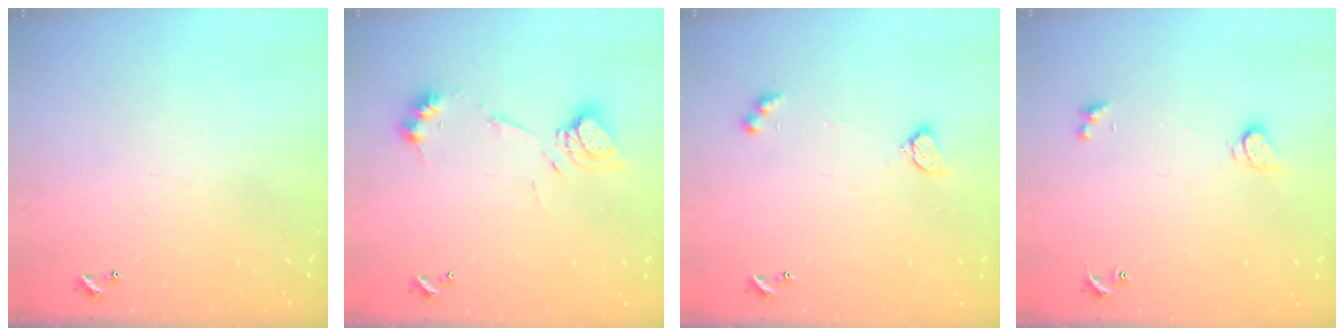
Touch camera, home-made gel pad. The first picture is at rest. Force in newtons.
{"total": 10.9, "press": 10.9, "slide": 1.0}
{"total": 4.1, "press": 4.0, "slide": 0.8}
{"total": 2.9, "press": 2.9, "slide": 0.5}